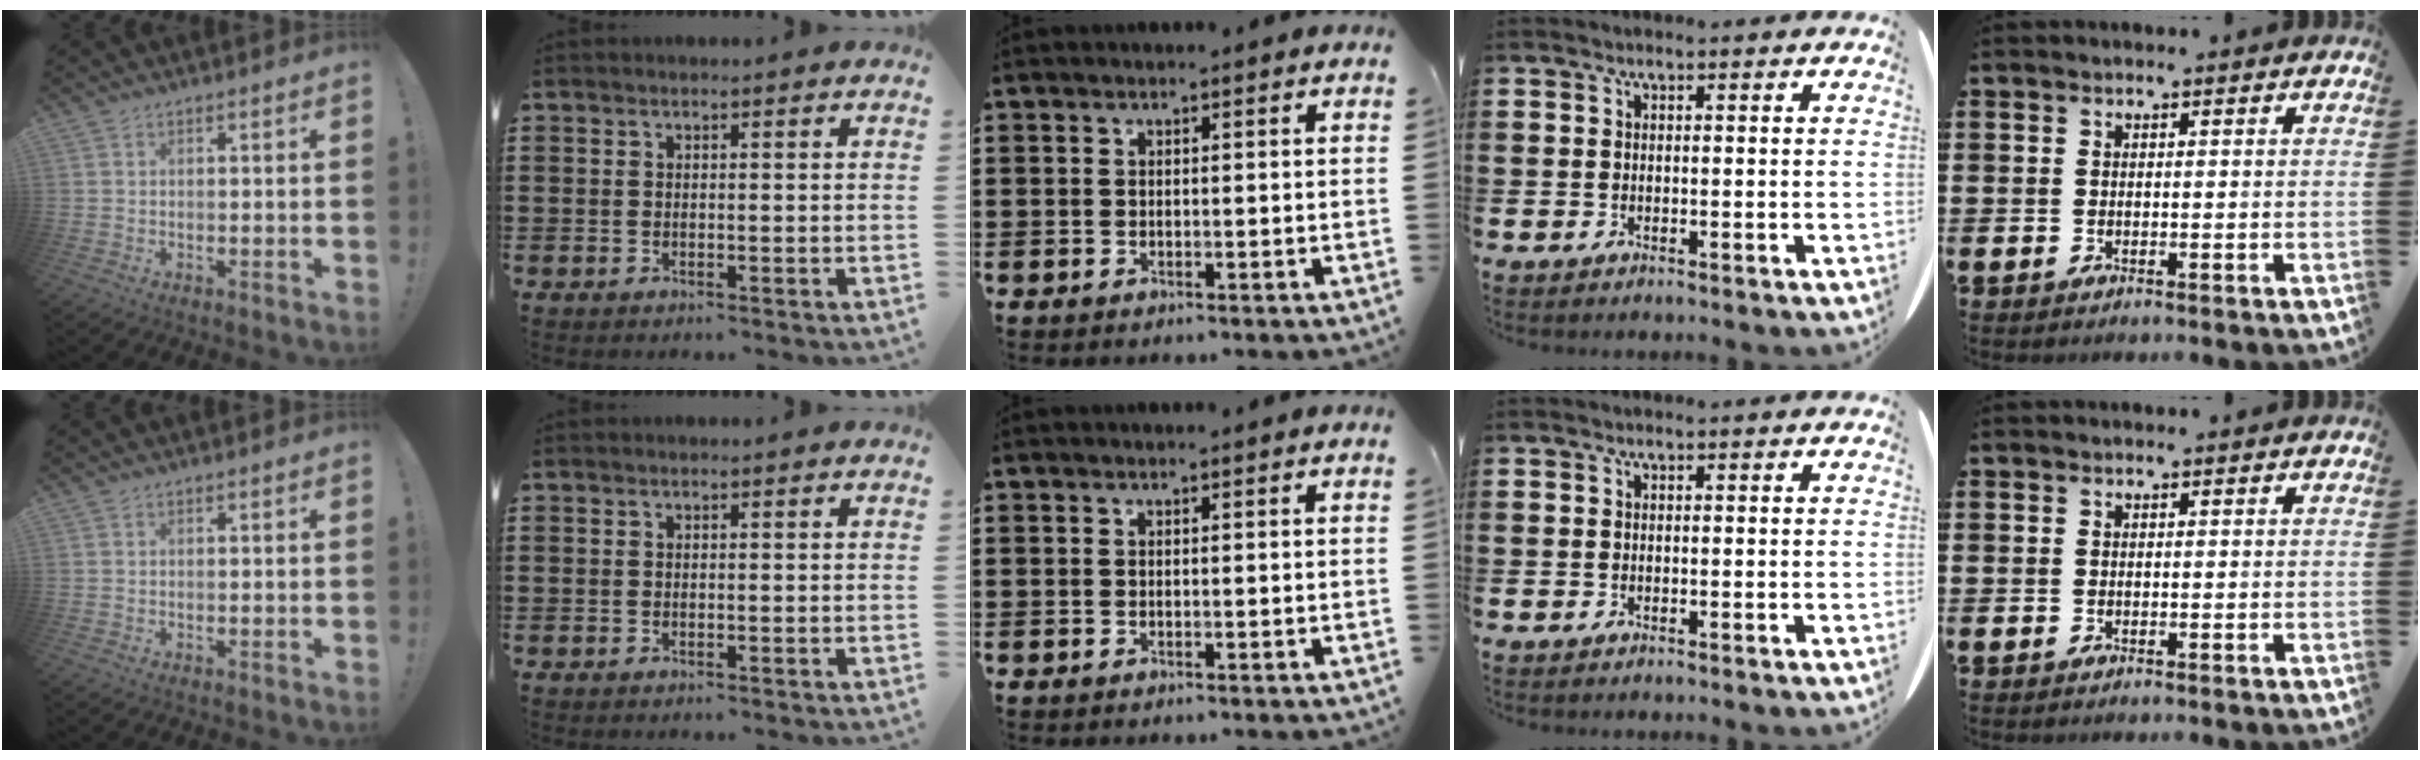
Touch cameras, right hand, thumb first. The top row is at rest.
{}